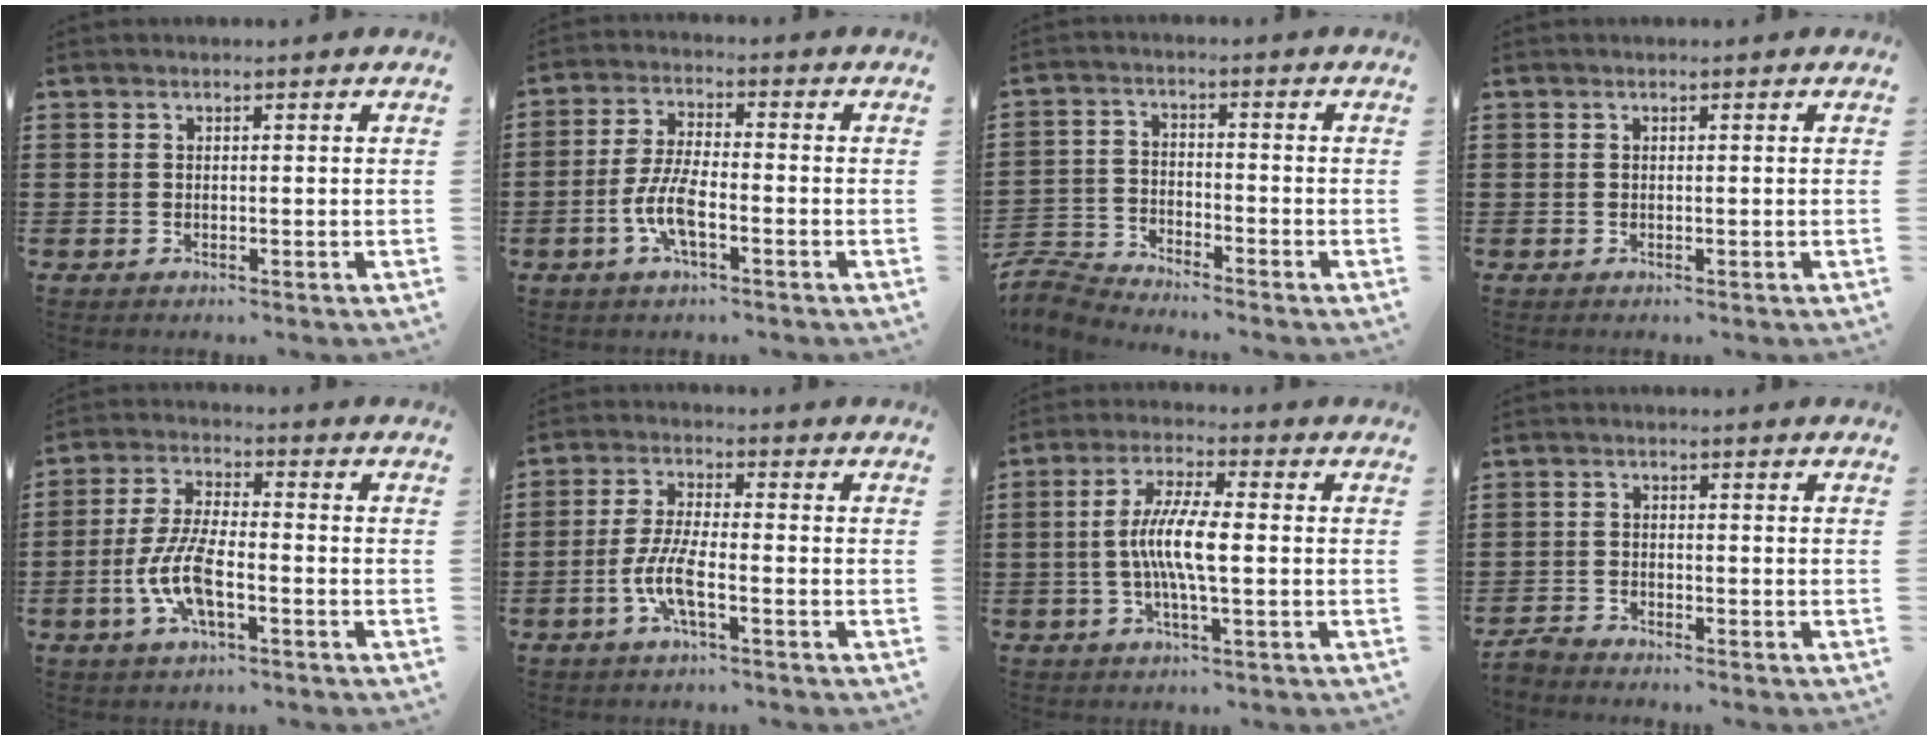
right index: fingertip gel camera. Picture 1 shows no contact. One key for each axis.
{"total": 6.7, "fx": -2.4, "fy": 2.0, "fz": 5.9, "tx": -0.140, "ty": -0.010, "tz": -0.052}
{"total": 4.4, "fx": -4.3, "fy": 0.7, "fz": 0.2, "tx": -0.028, "ty": -0.002, "tz": -0.096}
{"total": 0.0}
{"total": 8.6, "fx": -2.8, "fy": 3.0, "fz": 7.5, "tx": -0.172, "ty": -0.012, "tz": -0.057}
{"total": 6.4, "fx": -2.5, "fy": 1.4, "fz": 5.7, "tx": -0.139, "ty": -0.016, "tz": -0.055}
{"total": 7.7, "fx": -0.8, "fy": 1.4, "fz": 7.5, "tx": -0.150, "ty": -0.005, "tz": -0.023}
{"total": 2.1, "fx": -2.1, "fy": 0.3, "fz": 0.1, "tx": -0.008, "ty": 0.003, "tz": -0.044}